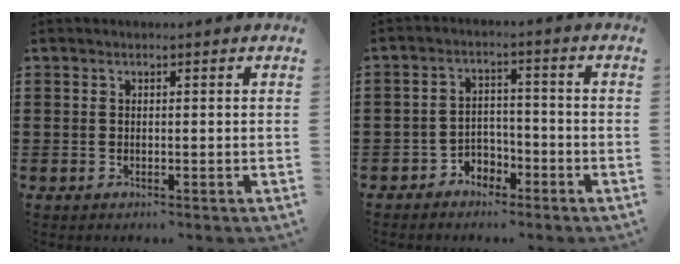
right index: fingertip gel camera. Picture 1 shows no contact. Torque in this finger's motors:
{"motor_torque": [-0.21, 0.07, 0.00, 0.00]}